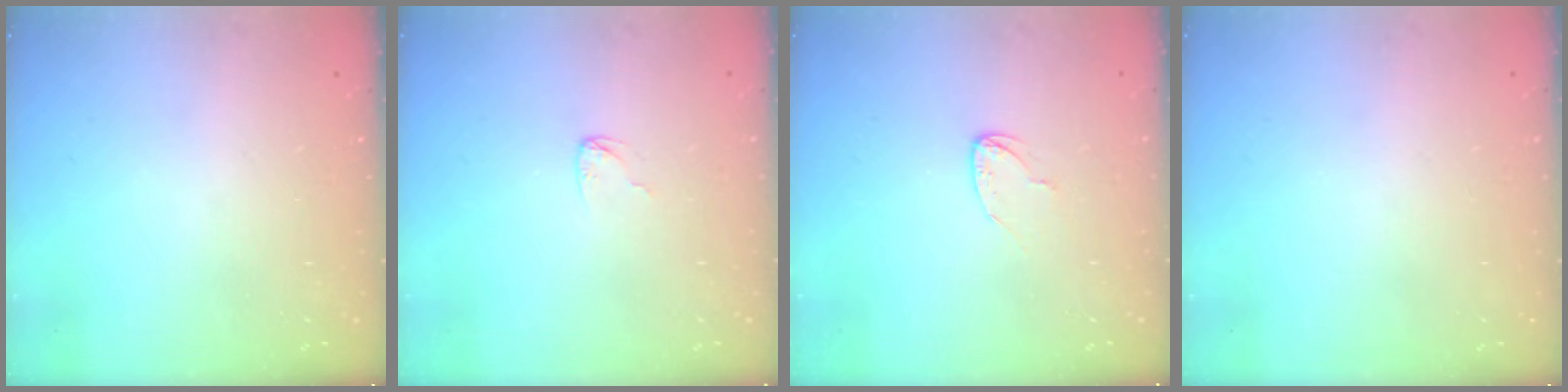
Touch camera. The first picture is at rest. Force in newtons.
{"total": 3.2, "press": 3.2, "slide": 0.3}
{"total": 3.6, "press": 3.6, "slide": 0.2}
{"total": 0.0}